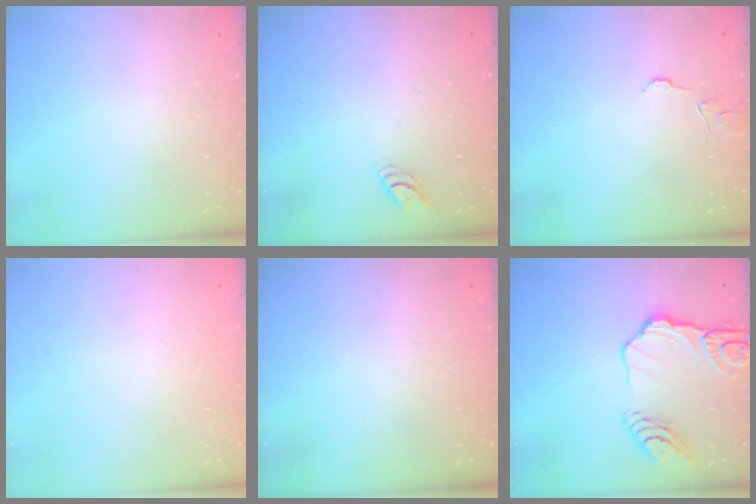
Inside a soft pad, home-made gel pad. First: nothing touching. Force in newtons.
{"total": 3.9, "press": 3.9, "slide": 0.5}
{"total": 6.1, "press": 6.1, "slide": 0.4}
{"total": 0.0}
{"total": 0.0}
{"total": 15.4, "press": 15.3, "slide": 2.0}